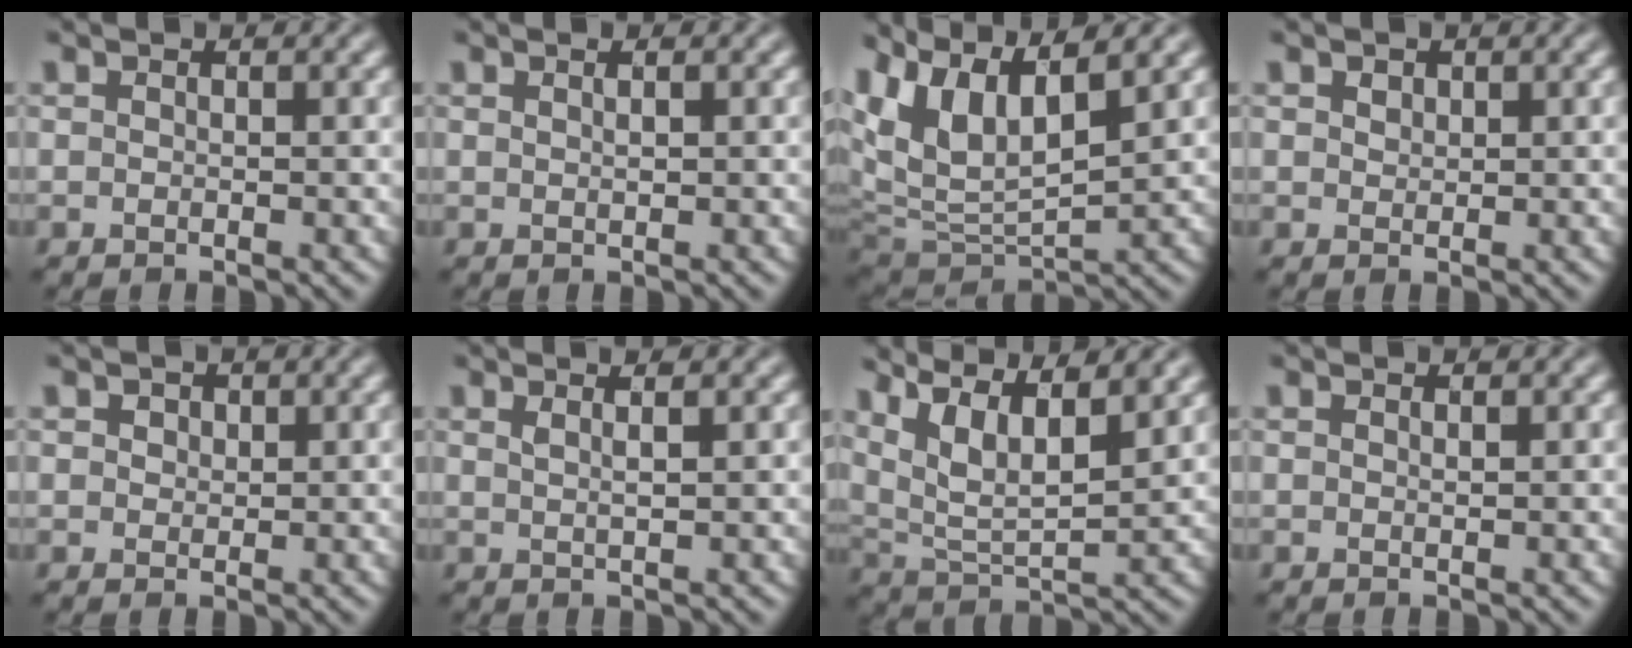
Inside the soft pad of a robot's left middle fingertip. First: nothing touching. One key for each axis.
{"total": 0.6, "fx": 0.3, "fy": 0.2, "fz": 0.5, "tx": -0.010, "ty": 0.003, "tz": 0.004}
{"total": 8.7, "fx": 4.3, "fy": 3.8, "fz": 6.6, "tx": -0.154, "ty": 0.003, "tz": 0.088}
{"total": 0.7, "fx": 0.4, "fy": 0.6, "fz": 0.1, "tx": -0.003, "ty": 0.001, "tz": 0.009}
{"total": 1.6, "fx": 1.0, "fy": 1.2, "fz": 0.5, "tx": -0.011, "ty": 0.007, "tz": 0.008}
{"total": 1.8, "fx": 0.9, "fy": 0.6, "fz": 1.5, "tx": -0.014, "ty": 0.007, "tz": 0.003}
{"total": 9.4, "fx": 5.8, "fy": 3.4, "fz": 6.5, "tx": -0.143, "ty": 0.024, "tz": 0.089}
{"total": 0.0}